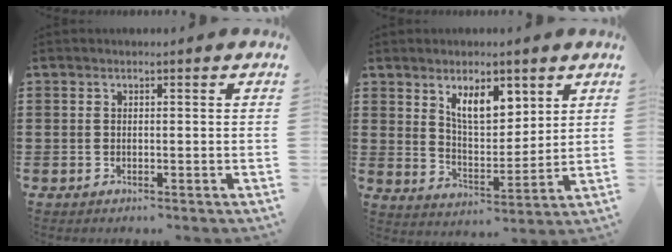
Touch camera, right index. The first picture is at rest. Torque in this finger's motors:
{"motor_torque": [0.36, 0.14, 0.23, 0.18]}